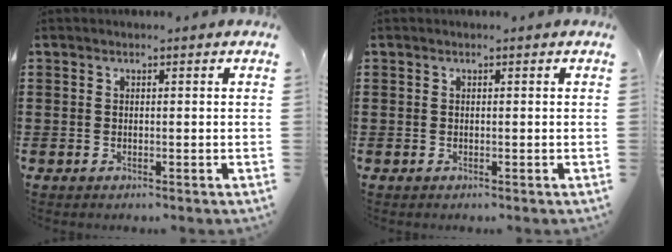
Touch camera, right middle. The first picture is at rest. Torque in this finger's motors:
{"motor_torque": [-1.10, -1.04, 0.00, 0.01]}